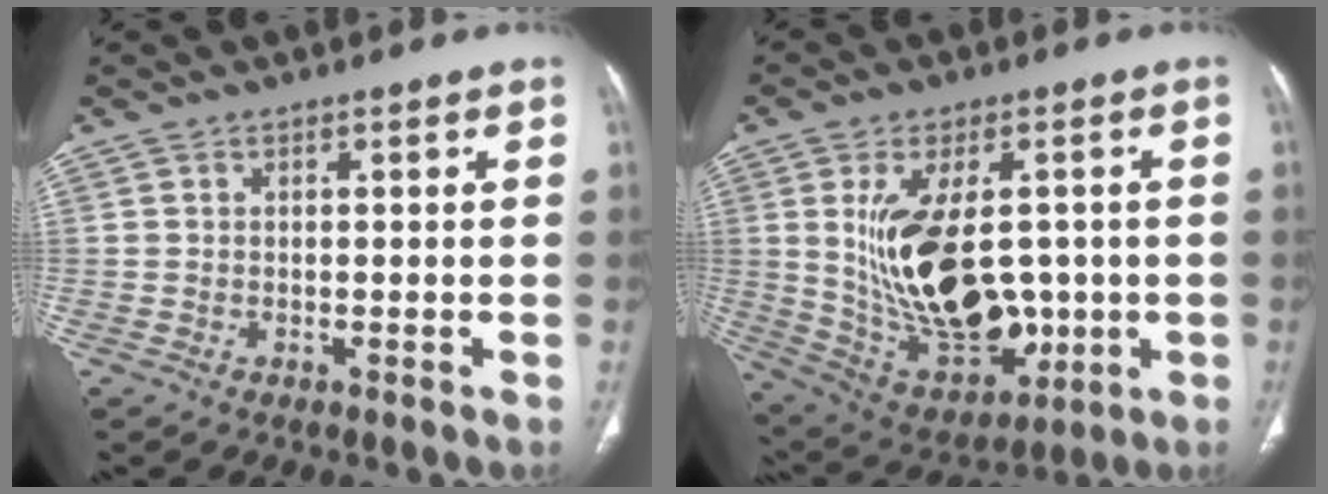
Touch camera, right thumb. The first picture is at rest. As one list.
[{"total": 20.6, "force": [0.4, 12.0, 16.8], "torque": [-0.271, -0.012, 0.040]}]